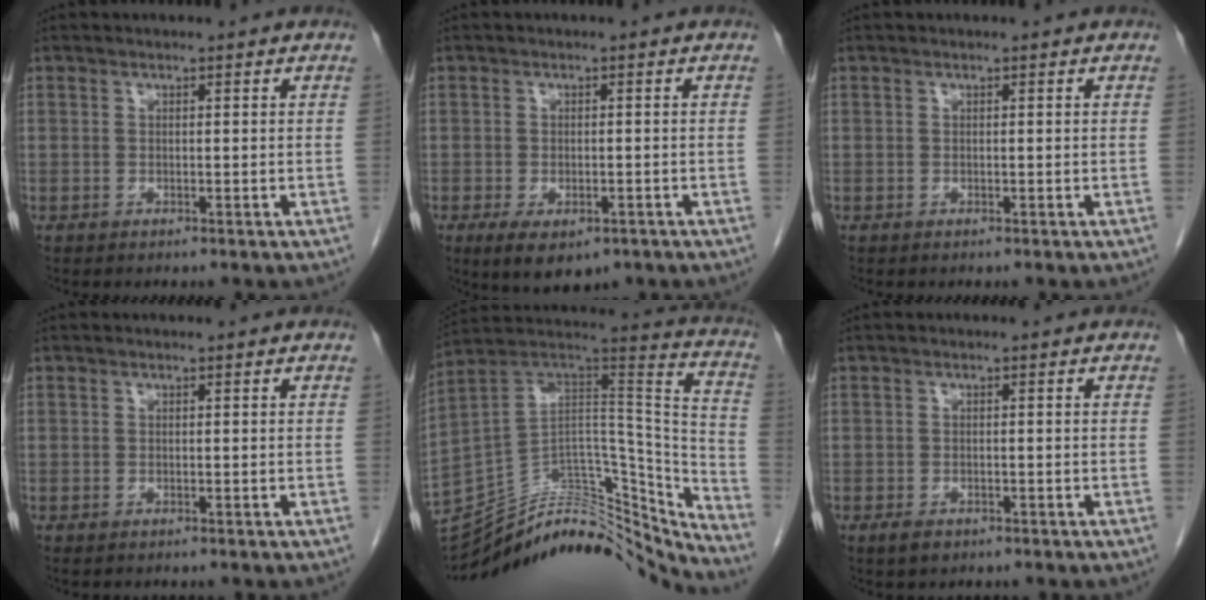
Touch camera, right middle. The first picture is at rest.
{"total": 6.6, "force": [-3.8, 3.3, 4.3], "torque": [-0.065, -0.008, -0.054]}
{"total": 0.0}
{"total": 0.0}
{"total": 28.0, "force": [-24.9, 8.3, 9.8], "torque": [-0.118, 0.057, -0.362]}
{"total": 1.7, "force": [-1.1, 0.9, 1.0], "torque": [-0.023, -0.001, -0.012]}